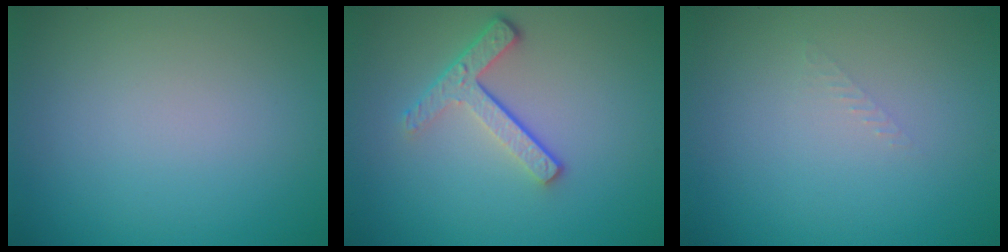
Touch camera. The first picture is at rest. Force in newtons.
{"total": 3.6, "press": 2.6, "slide": 2.5}
{"total": 0.8, "press": 0.7, "slide": 0.2}